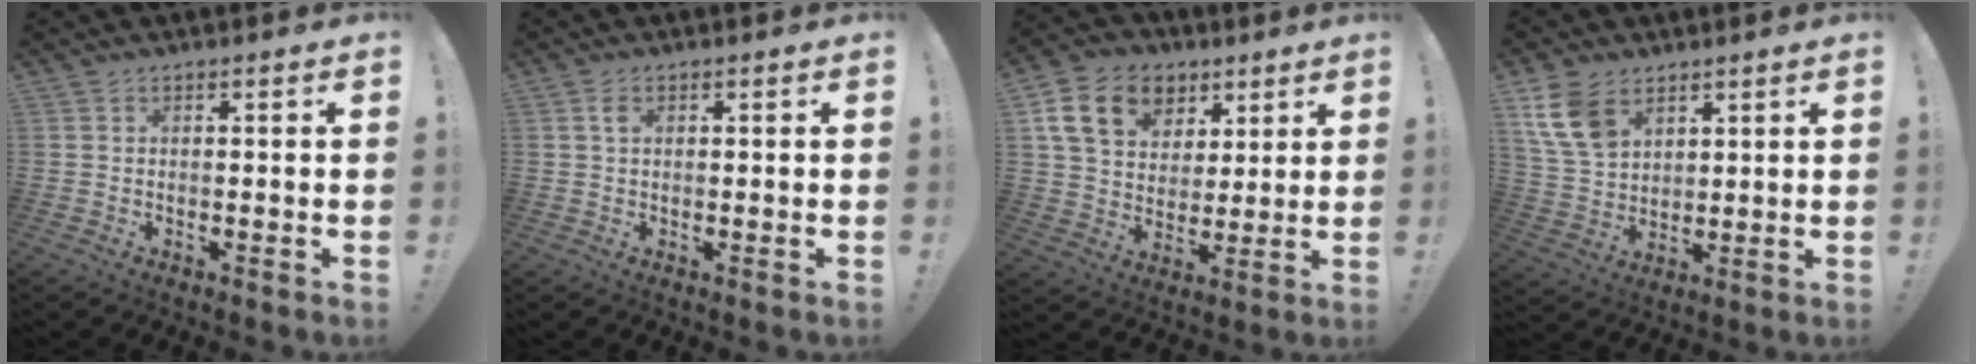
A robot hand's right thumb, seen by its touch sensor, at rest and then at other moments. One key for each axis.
{"total": 1.8, "fx": 0.6, "fy": 1.0, "fz": 1.3, "tx": -0.016, "ty": -0.001, "tz": 0.008}
{"total": 17.2, "fx": 7.5, "fy": 12.7, "fz": 8.9, "tx": -0.130, "ty": -0.025, "tz": 0.148}
{"total": 11.8, "fx": 6.3, "fy": 7.8, "fz": 6.3, "tx": -0.125, "ty": -0.018, "tz": 0.128}